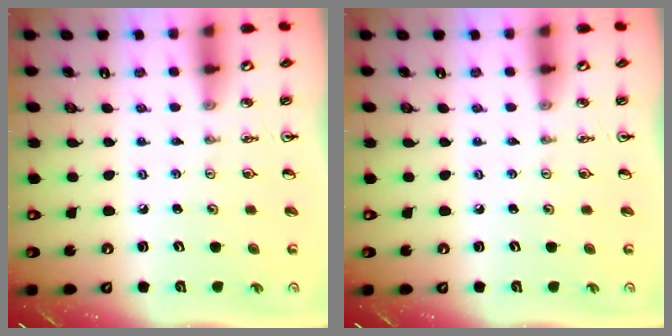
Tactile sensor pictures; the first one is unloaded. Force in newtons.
{"total": 0.0}